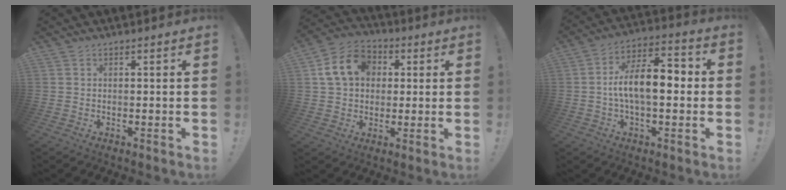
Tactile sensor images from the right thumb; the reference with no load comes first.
{"total": 13.5, "force": [3.6, 10.6, 7.5], "torque": [-0.120, 0.006, 0.073]}
{"total": 13.6, "force": [-1.0, 6.4, 12.0], "torque": [-0.206, 0.011, -0.021]}